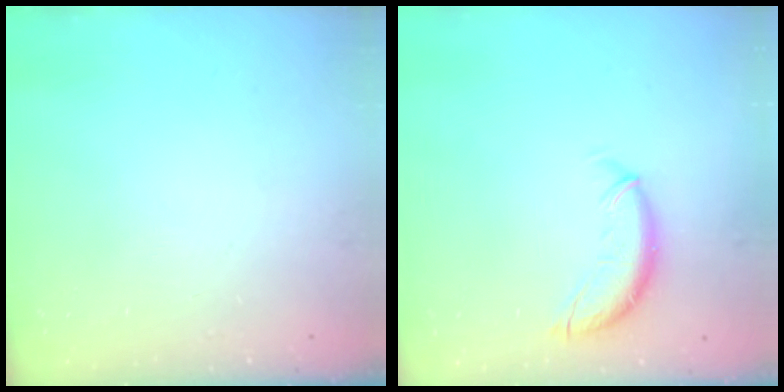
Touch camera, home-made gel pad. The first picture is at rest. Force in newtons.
{"total": 10.8, "press": 10.6, "slide": 1.8}